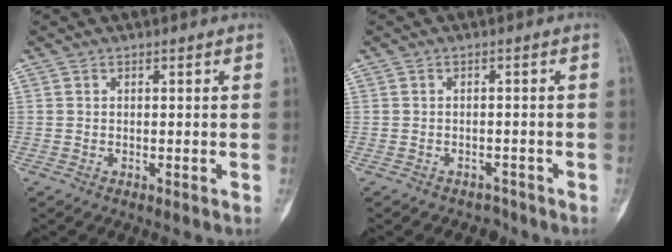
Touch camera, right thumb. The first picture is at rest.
{"total": 2.6, "force": [-2.2, 1.4, -0.3], "torque": [-0.002, 0.017, -0.032]}